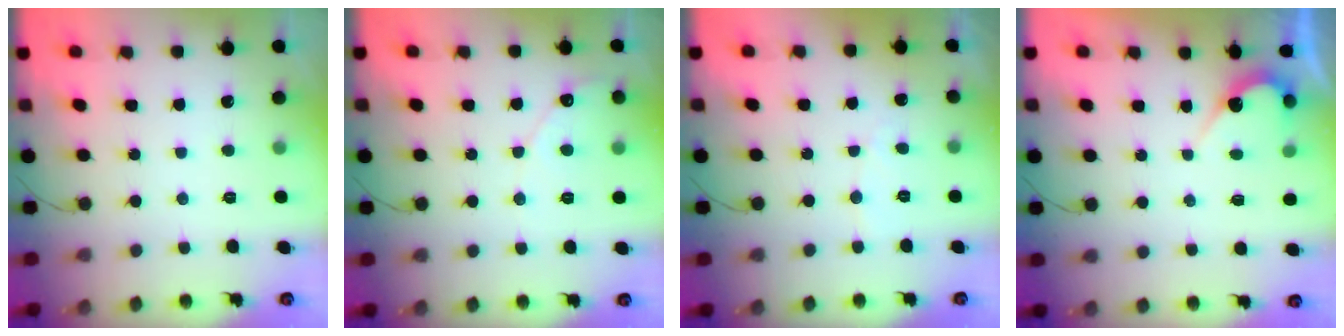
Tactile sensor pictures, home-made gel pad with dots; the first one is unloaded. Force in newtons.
{"total": 4.0, "press": 4.0, "slide": 0.3}
{"total": 2.6, "press": 2.6, "slide": 0.1}
{"total": 5.0, "press": 5.0, "slide": 0.3}